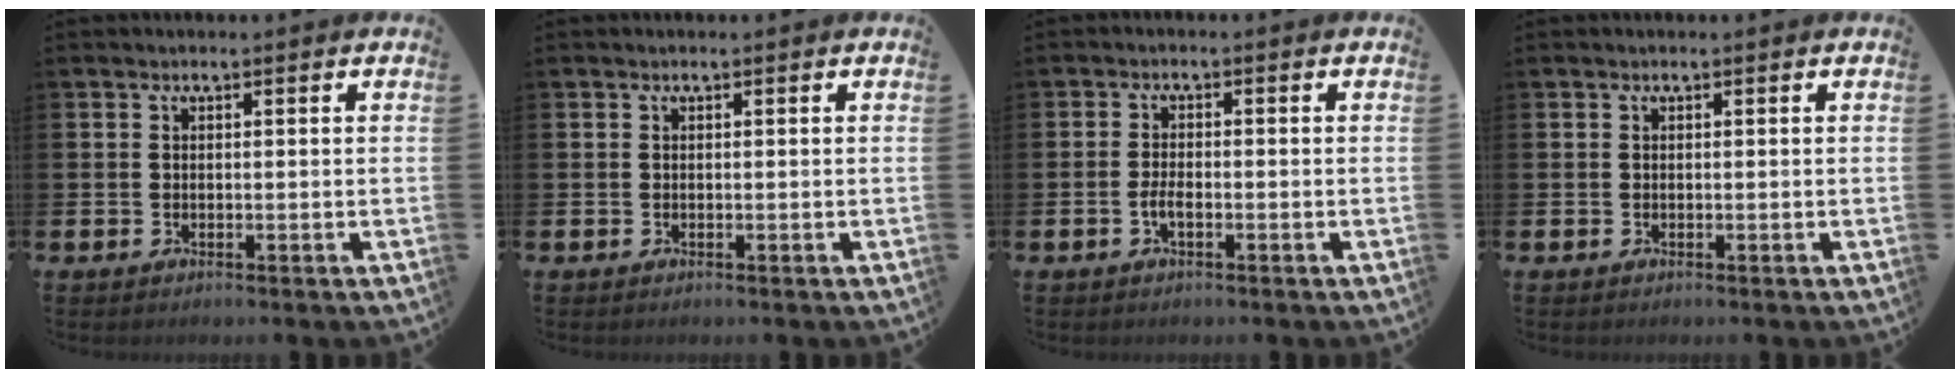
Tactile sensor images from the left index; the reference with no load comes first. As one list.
[{"total": 0.0}, {"total": 1.9, "force": [-0.7, 0.7, 1.6], "torque": [-0.024, 0.000, -0.017]}, {"total": 0.0}]